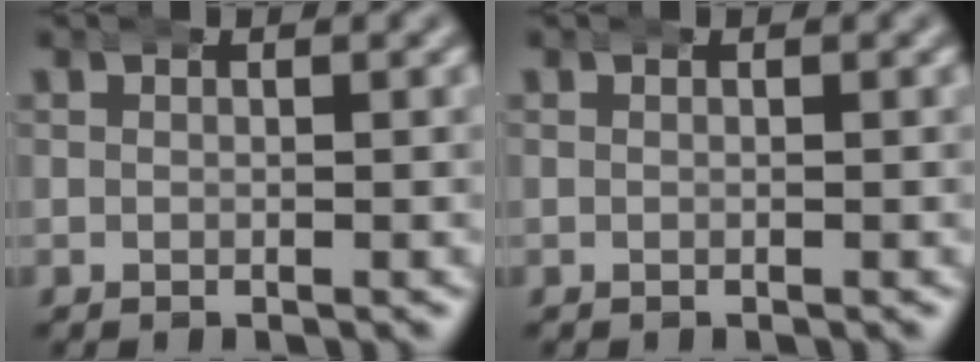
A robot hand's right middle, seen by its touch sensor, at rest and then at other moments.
{"total": 0.0}